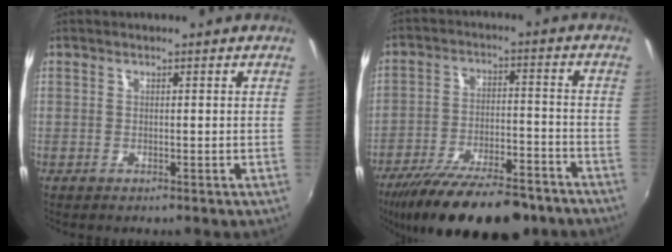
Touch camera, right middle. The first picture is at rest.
{"total": 20.7, "force": [-16.3, 6.0, 11.2], "torque": [-0.208, -0.033, -0.244]}